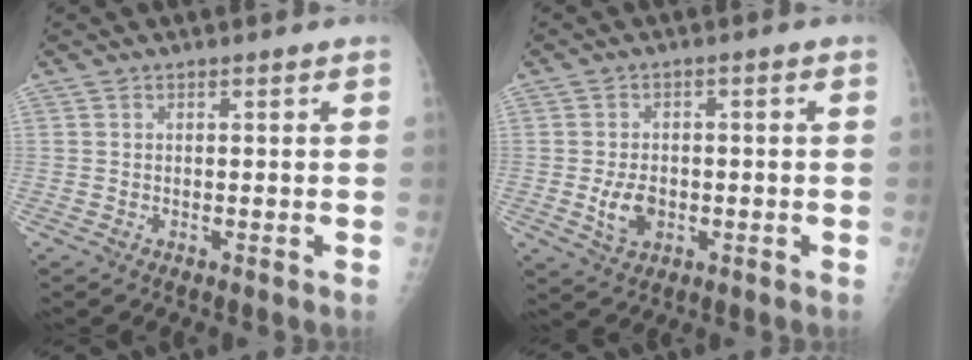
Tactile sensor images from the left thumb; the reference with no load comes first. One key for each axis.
{"total": 5.5, "fx": -1.2, "fy": 3.8, "fz": 3.8, "tx": -0.058, "ty": 0.004, "tz": -0.016}